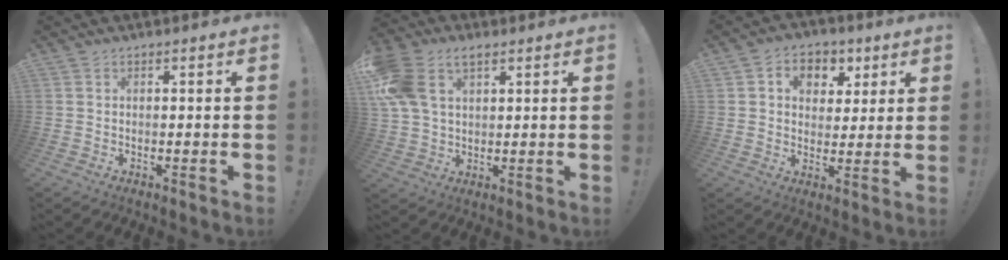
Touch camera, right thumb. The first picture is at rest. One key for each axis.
{"total": 11.3, "fx": 5.2, "fy": 7.2, "fz": 7.1, "tx": -0.130, "ty": -0.011, "tz": 0.103}
{"total": 8.2, "fx": 3.0, "fy": 6.9, "fz": 3.1, "tx": -0.034, "ty": -0.012, "tz": 0.058}